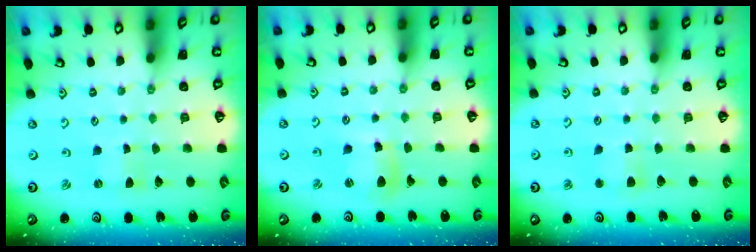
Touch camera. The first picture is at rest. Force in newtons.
{"total": 8.7, "press": 8.6, "slide": 1.1}
{"total": 4.3, "press": 4.2, "slide": 0.7}